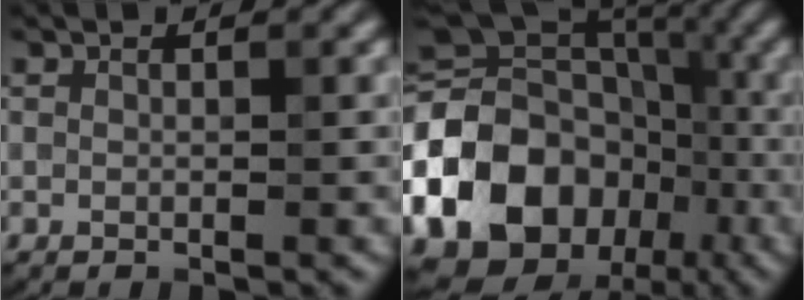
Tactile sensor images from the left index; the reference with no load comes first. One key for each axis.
{"total": 16.4, "fx": -5.2, "fy": 12.6, "fz": 9.0, "tx": -0.195, "ty": 0.020, "tz": -0.098}